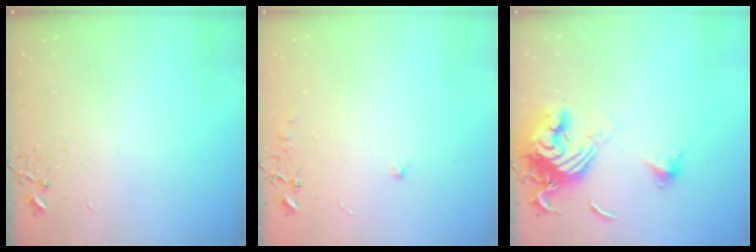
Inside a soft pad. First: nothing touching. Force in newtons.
{"total": 6.2, "press": 6.1, "slide": 0.7}
{"total": 16.6, "press": 16.5, "slide": 1.6}